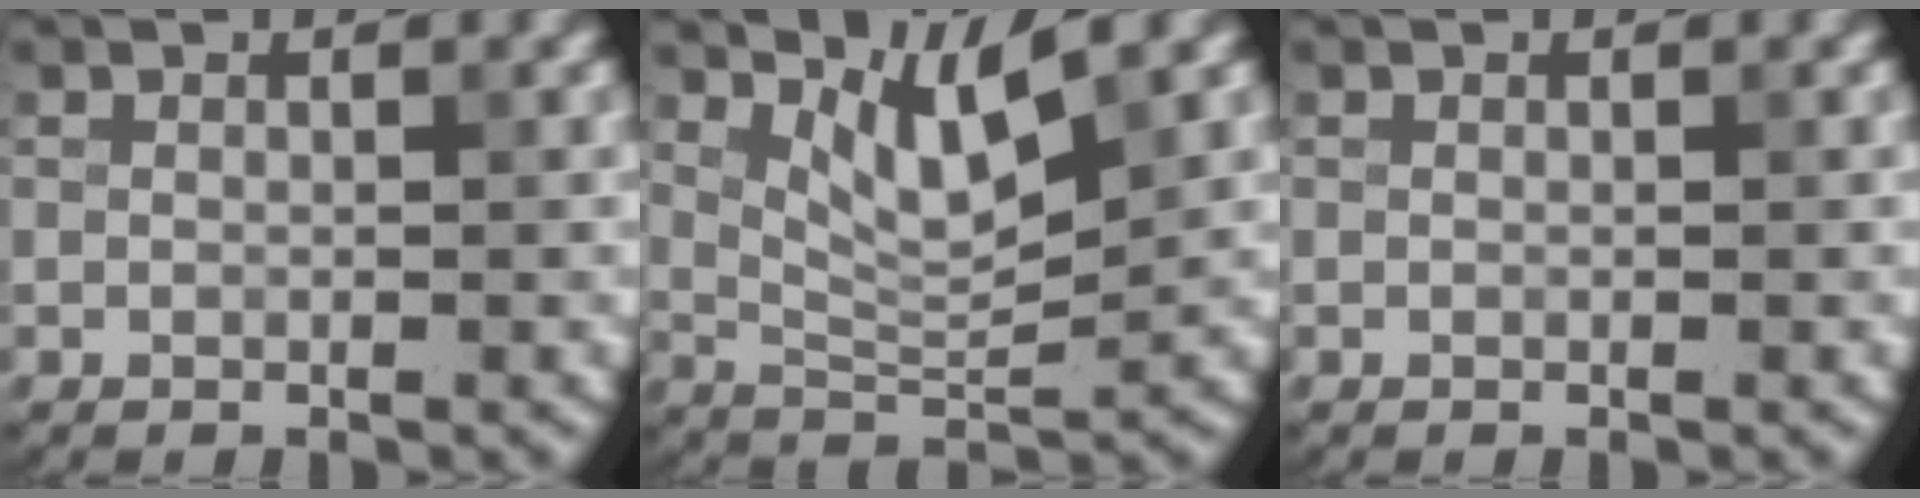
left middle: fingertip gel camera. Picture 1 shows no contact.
{"total": 4.6, "force": [2.6, 0.9, 3.7], "torque": [-0.076, -0.009, 0.053]}
{"total": 0.0}